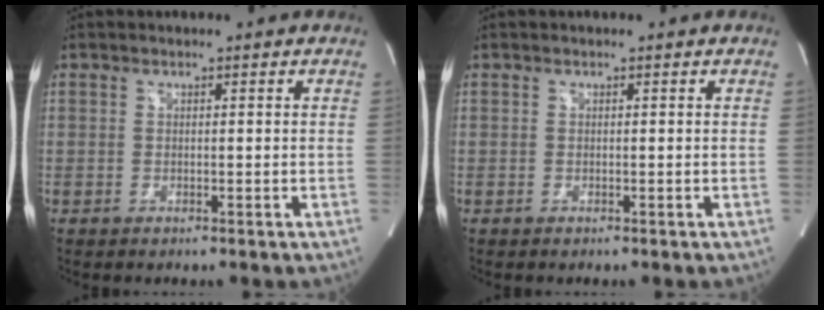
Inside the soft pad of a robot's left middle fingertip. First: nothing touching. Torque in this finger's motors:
{"motor_torque": [0.03, -0.03, 0.00, 0.00]}